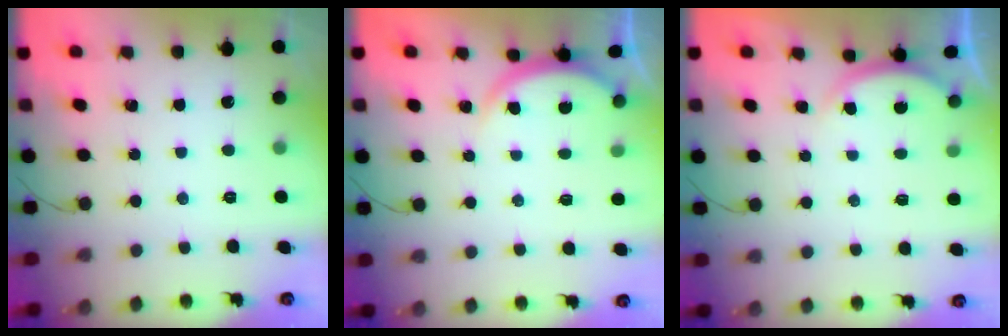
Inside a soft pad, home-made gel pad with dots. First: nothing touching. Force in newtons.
{"total": 4.7, "press": 4.7, "slide": 0.2}
{"total": 2.8, "press": 2.8, "slide": 0.6}